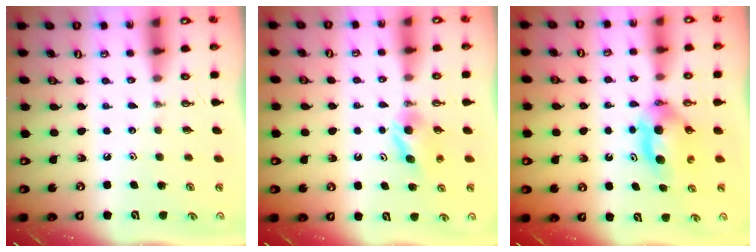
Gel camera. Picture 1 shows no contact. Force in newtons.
{"total": 4.6, "press": 4.5, "slide": 1.3}
{"total": 7.4, "press": 5.7, "slide": 4.7}